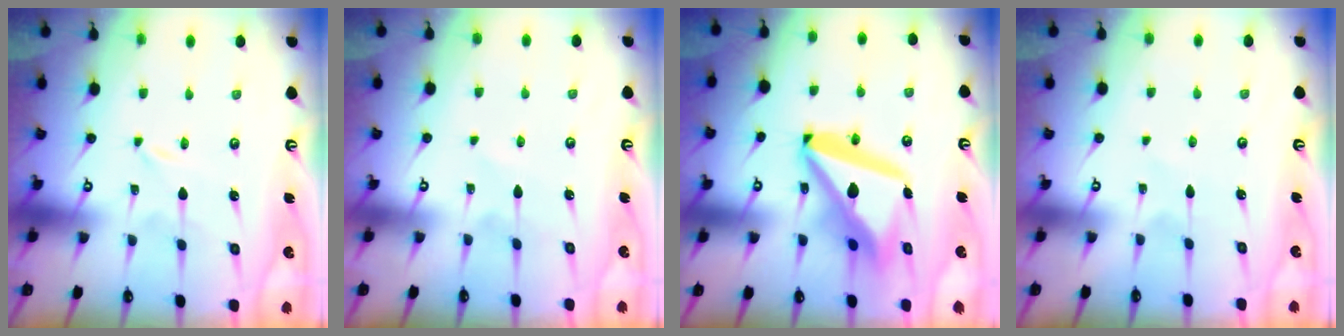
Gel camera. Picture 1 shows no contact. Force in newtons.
{"total": 3.8, "press": 3.8, "slide": 0.4}
{"total": 17.5, "press": 17.4, "slide": 2.0}
{"total": 3.2, "press": 3.2, "slide": 0.4}